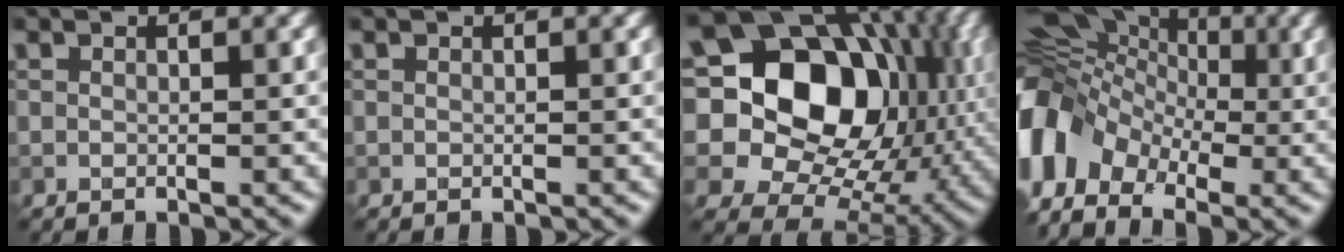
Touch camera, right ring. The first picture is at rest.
{"total": 0.0}
{"total": 21.1, "force": [4.7, 16.1, 12.8], "torque": [-0.243, 0.045, 0.080]}
{"total": 10.2, "force": [-2.3, 7.4, 6.6], "torque": [-0.127, 0.008, -0.057]}